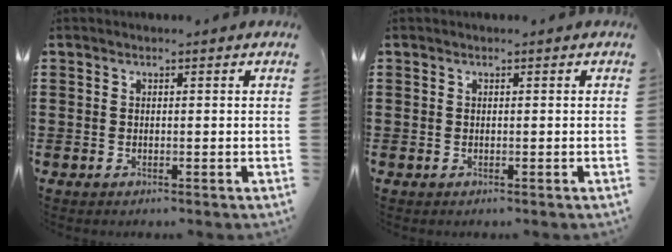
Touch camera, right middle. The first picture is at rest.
{"total": 0.0}